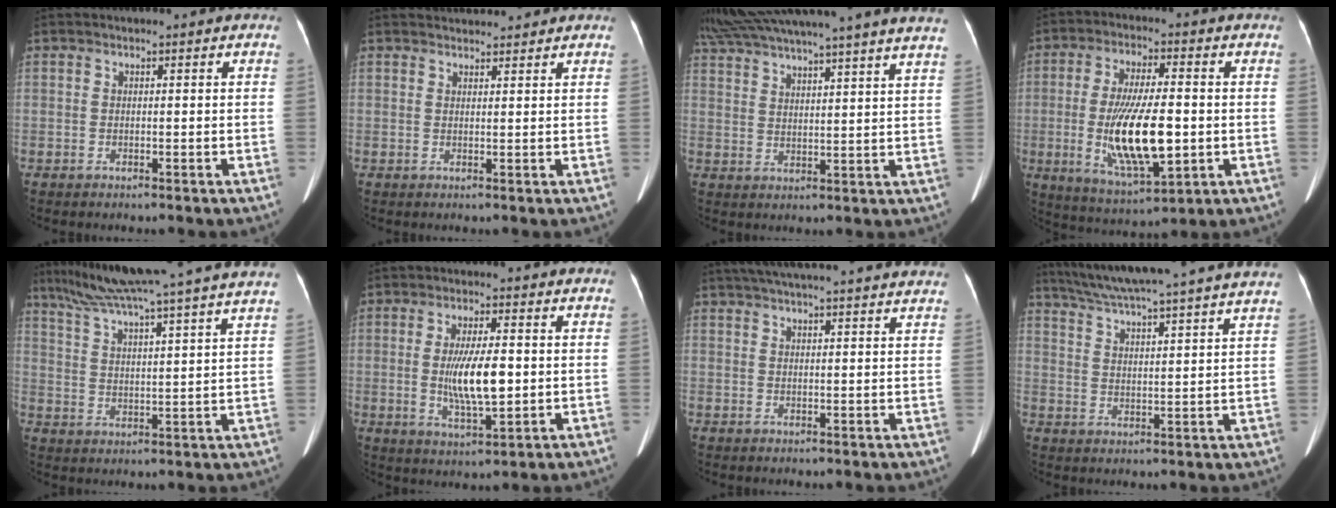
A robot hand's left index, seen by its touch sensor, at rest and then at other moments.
{"total": 3.5, "force": [3.5, 0.4, 0.3], "torque": [-0.007, 0.023, 0.052]}
{"total": 27.0, "force": [23.7, 0.0, 13.0], "torque": [-0.229, 0.001, 0.324]}
{"total": 13.9, "force": [-1.8, 3.6, 13.3], "torque": [-0.253, -0.016, -0.024]}
{"total": 22.1, "force": [18.6, -1.5, 11.9], "torque": [-0.200, 0.004, 0.260]}
{"total": 8.5, "force": [-0.1, 1.9, 8.2], "torque": [-0.158, -0.011, 0.002]}
{"total": 23.5, "force": [21.2, 1.0, 10.1], "torque": [-0.163, 0.016, 0.271]}
{"total": 25.9, "force": [23.1, -0.5, 11.7], "torque": [-0.196, -0.013, 0.311]}